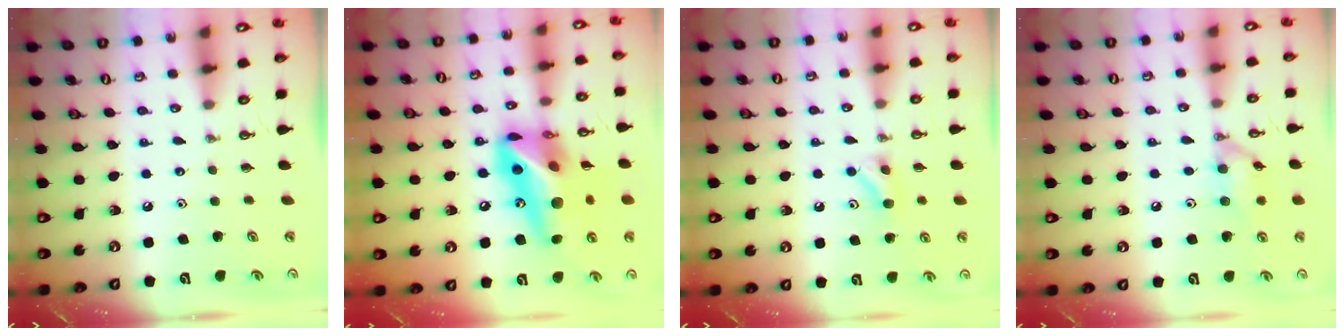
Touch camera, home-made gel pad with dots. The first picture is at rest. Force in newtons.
{"total": 22.0, "press": 21.7, "slide": 3.5}
{"total": 5.1, "press": 4.9, "slide": 1.4}
{"total": 10.8, "press": 10.8, "slide": 0.3}